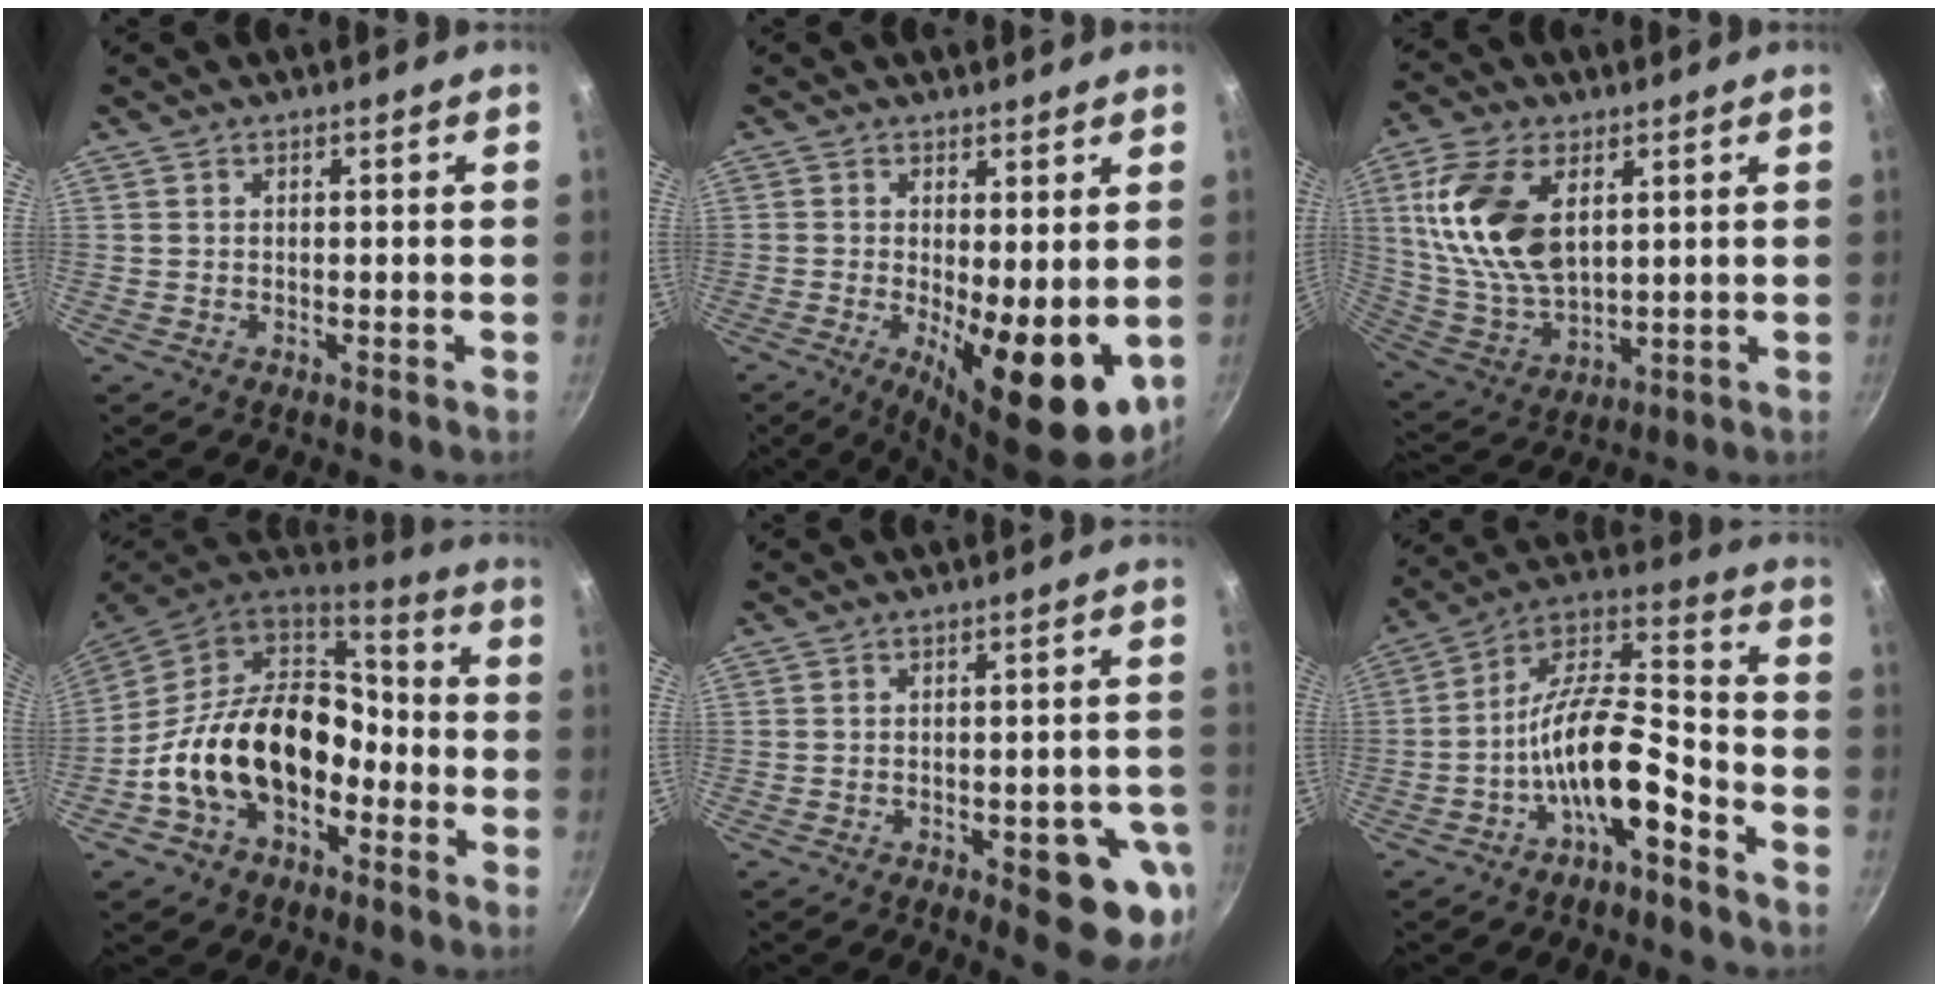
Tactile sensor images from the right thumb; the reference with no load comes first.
{"total": 13.2, "force": [-1.8, 4.6, 12.2], "torque": [-0.157, -0.014, -0.015]}
{"total": 17.3, "force": [5.0, 9.9, 13.3], "torque": [-0.246, -0.014, 0.108]}
{"total": 19.5, "force": [-5.2, 13.0, 13.6], "torque": [-0.202, 0.062, -0.096]}
{"total": 11.4, "force": [-4.5, 4.1, 9.7], "torque": [-0.083, 0.016, -0.052]}
{"total": 14.5, "force": [-7.1, 5.2, 11.6], "torque": [-0.193, 0.073, -0.132]}